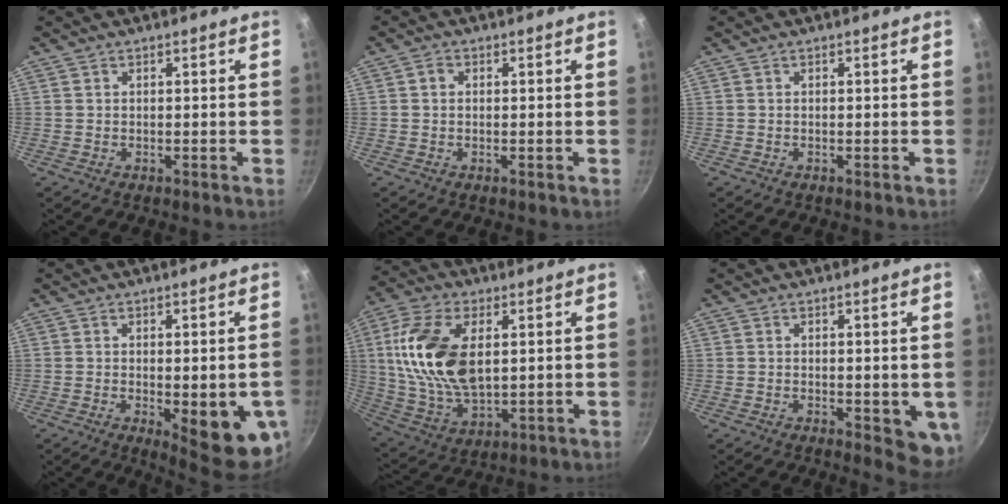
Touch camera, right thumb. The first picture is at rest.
{"total": 1.5, "force": [0.3, 1.2, 0.8], "torque": [-0.012, 0.004, 0.003]}
{"total": 0.0}
{"total": 13.5, "force": [-2.8, 4.2, 12.5], "torque": [-0.130, -0.015, -0.027]}
{"total": 18.5, "force": [3.7, 10.4, 14.8], "torque": [-0.277, -0.007, 0.076]}
{"total": 5.6, "force": [-0.3, 2.5, 5.0], "torque": [-0.050, -0.012, -0.001]}